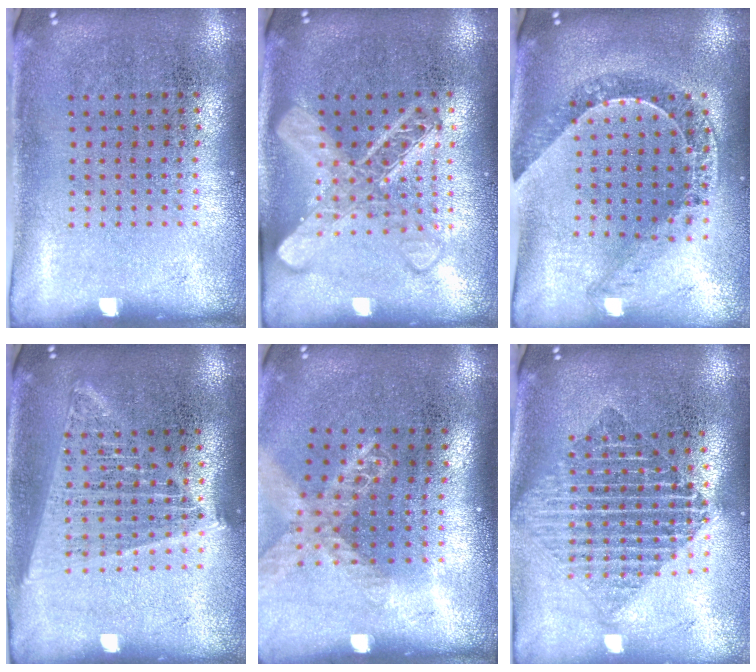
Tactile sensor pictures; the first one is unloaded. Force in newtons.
{"total": 2.8, "press": 2.8, "slide": 0.5}
{"total": 0.8, "press": 0.7, "slide": 0.1}
{"total": 1.7, "press": 1.5, "slide": 0.8}
{"total": 1.5, "press": 1.3, "slide": 0.8}
{"total": 1.9, "press": 1.6, "slide": 1.0}